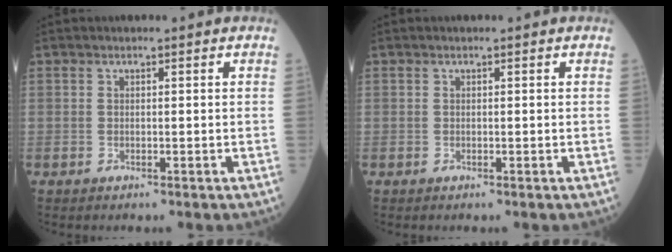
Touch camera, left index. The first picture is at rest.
{"total": 0.0}